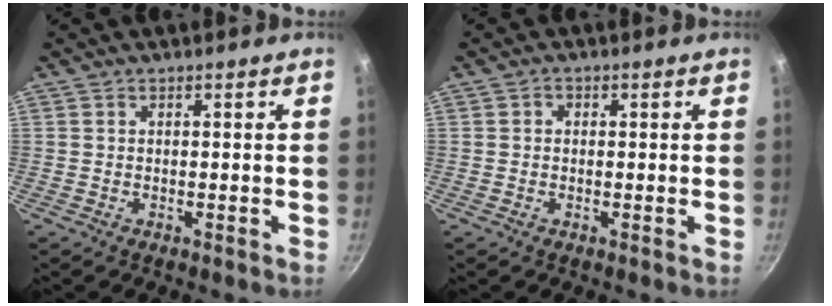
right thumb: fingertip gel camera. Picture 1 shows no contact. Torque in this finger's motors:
{"motor_torque": [-0.38, 0.15, -0.09, 0.08, -0.04]}